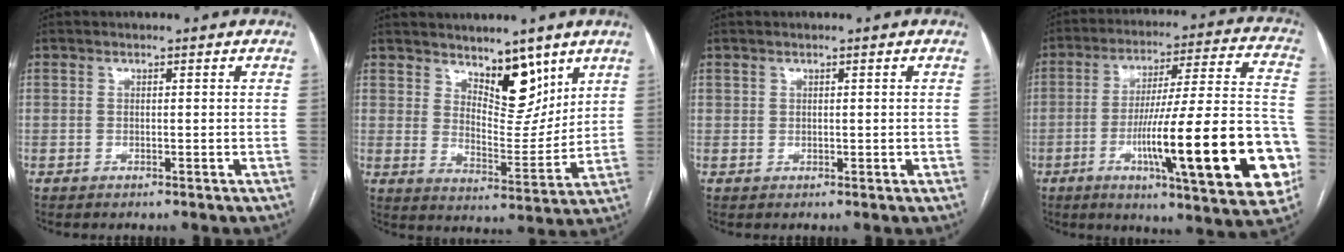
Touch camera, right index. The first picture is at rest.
{"total": 9.1, "force": [6.2, 4.0, 5.5], "torque": [-0.082, -0.013, 0.109]}
{"total": 0.7, "force": [0.4, 0.5, 0.2], "torque": [0.003, 0.000, 0.005]}
{"total": 25.8, "force": [-7.8, 2.6, 24.5], "torque": [-0.315, -0.002, -0.112]}